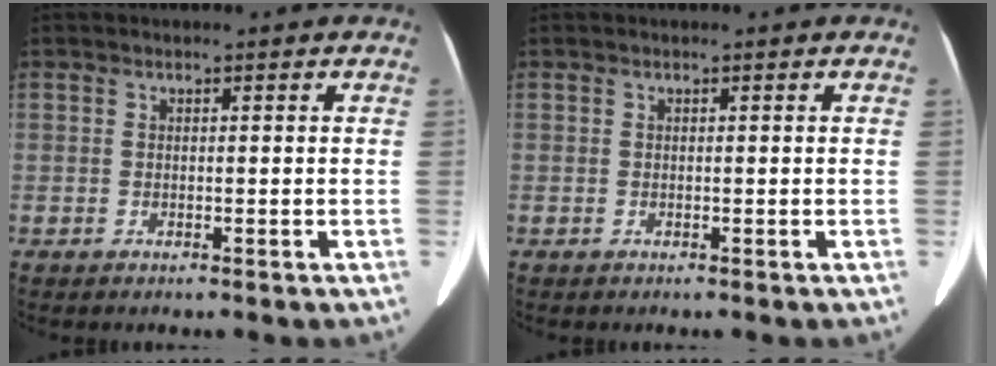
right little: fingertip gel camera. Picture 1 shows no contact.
{"total": 0.0}